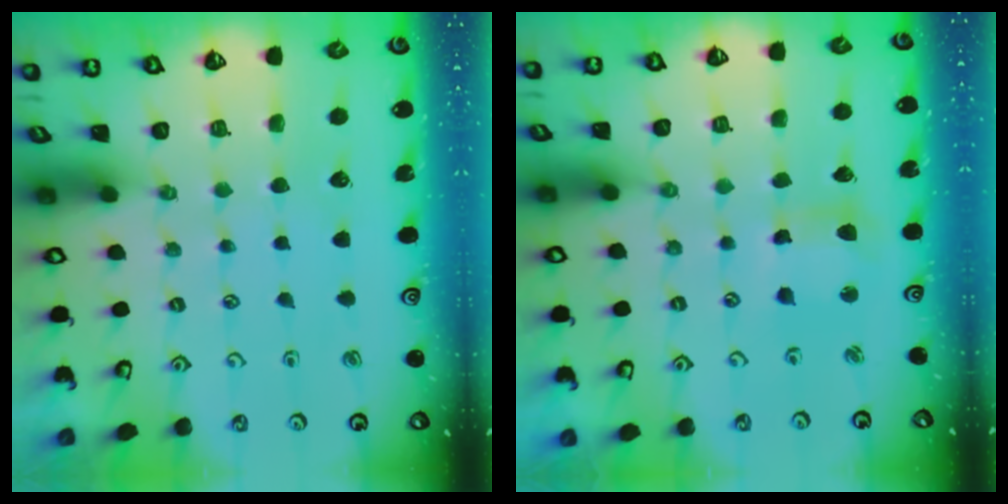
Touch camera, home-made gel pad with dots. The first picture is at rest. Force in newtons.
{"total": 7.9, "press": 7.8, "slide": 1.0}